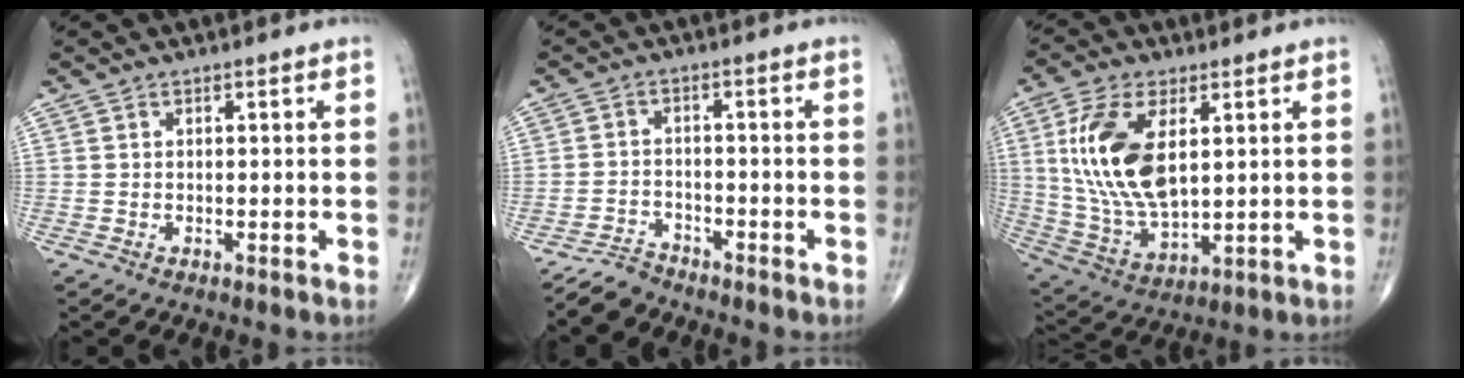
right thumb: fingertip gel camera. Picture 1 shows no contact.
{"total": 3.7, "force": [-3.6, 1.0, -0.2], "torque": [0.001, 0.010, -0.071]}
{"total": 16.6, "force": [4.0, 8.4, 13.8], "torque": [-0.276, -0.016, 0.086]}